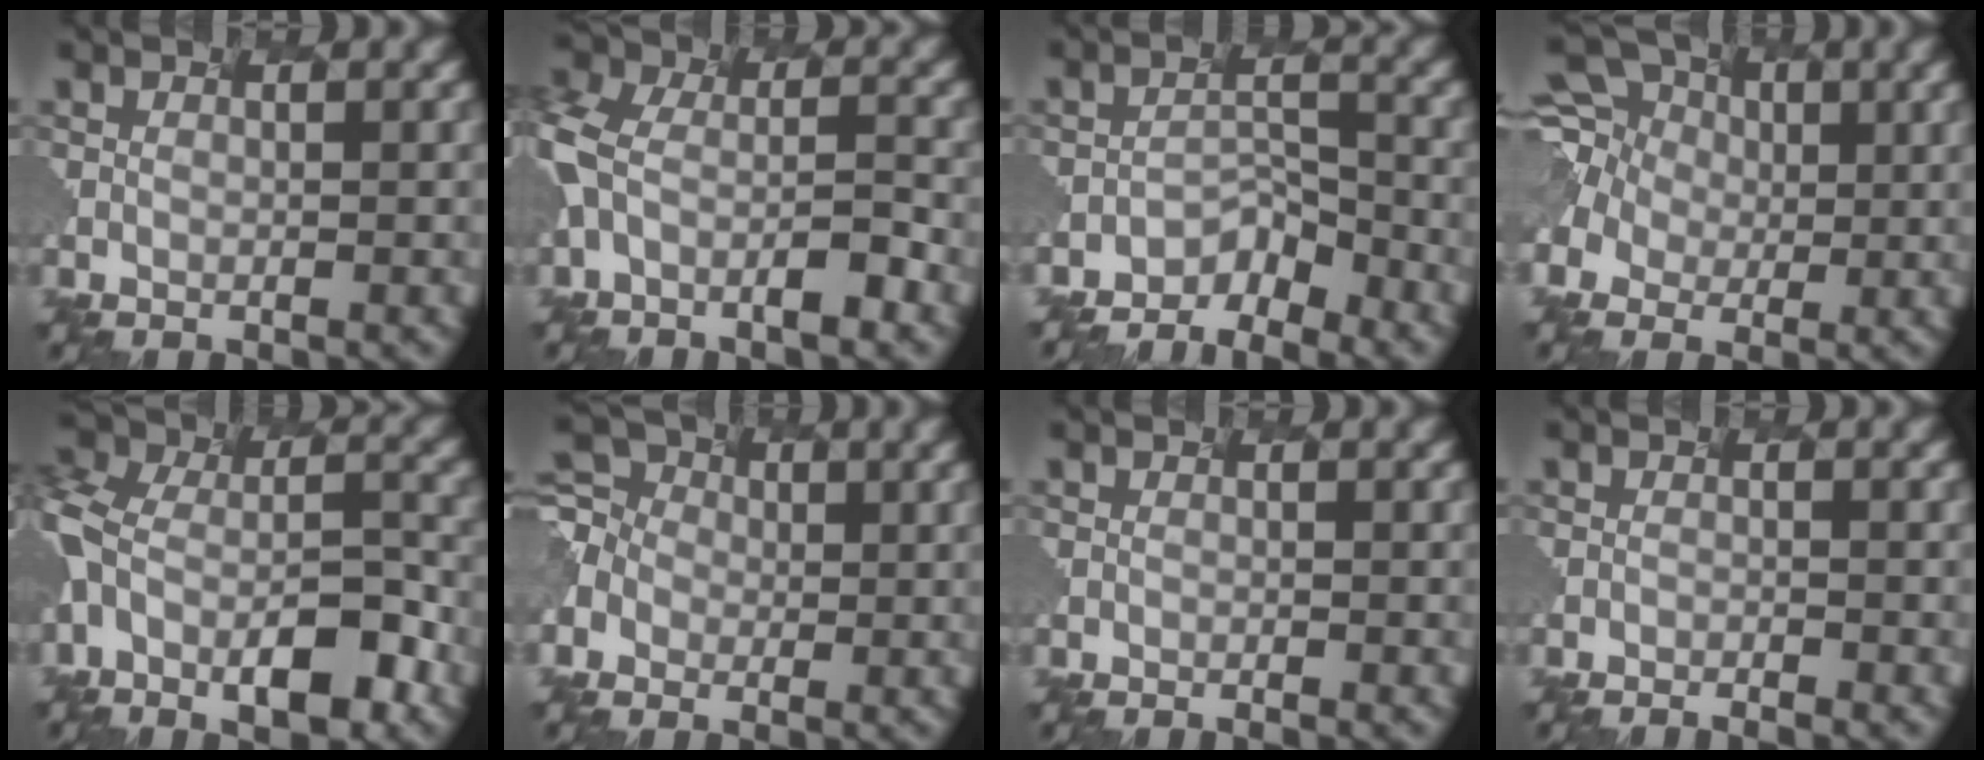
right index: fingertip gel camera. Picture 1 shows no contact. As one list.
[{"total": 4.8, "force": [-2.9, 1.7, 3.4], "torque": [-0.116, -0.007, -0.047]}, {"total": 5.0, "force": [-4.9, -0.6, -0.6], "torque": [-0.024, -0.007, -0.065]}, {"total": 6.8, "force": [-0.1, 6.3, 2.6], "torque": [-0.108, 0.022, -0.029]}, {"total": 9.4, "force": [-5.1, 4.6, 6.4], "torque": [-0.156, -0.016, -0.073]}, {"total": 4.9, "force": [-2.5, 4.0, 1.4], "torque": [-0.073, 0.004, -0.036]}, {"total": 1.0, "force": [-0.9, -0.1, 0.4], "torque": [0.001, -0.005, -0.003]}, {"total": 2.3, "force": [-2.3, -0.5, 0.3], "torque": [-0.009, 0.006, -0.015]}]